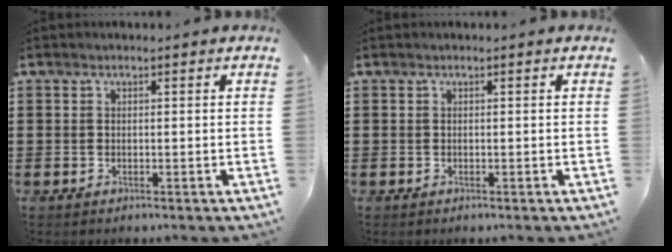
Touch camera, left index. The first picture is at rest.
{"total": 0.0}